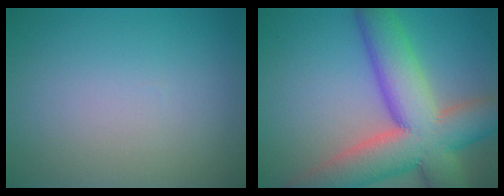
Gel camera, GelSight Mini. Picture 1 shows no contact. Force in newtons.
{"total": 12.5, "press": 12.4, "slide": 1.0}